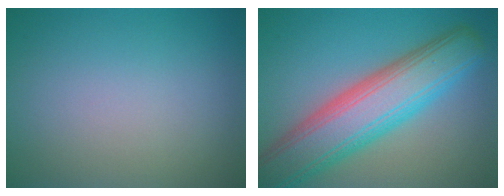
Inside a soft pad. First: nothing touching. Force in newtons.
{"total": 9.8, "press": 9.7, "slide": 0.5}